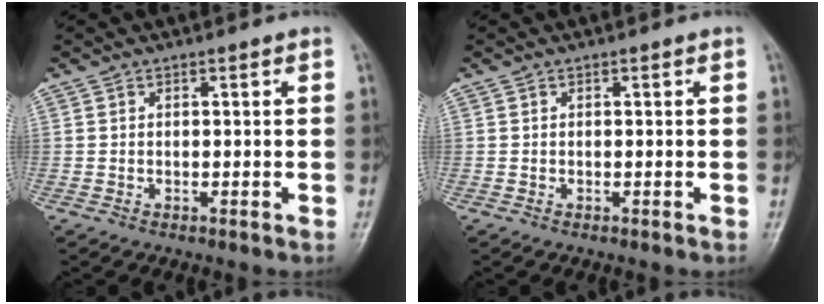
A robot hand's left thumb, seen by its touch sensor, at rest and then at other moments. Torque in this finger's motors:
{"motor_torque": [0.01, 0.01, -0.01, -0.01, 0.00]}